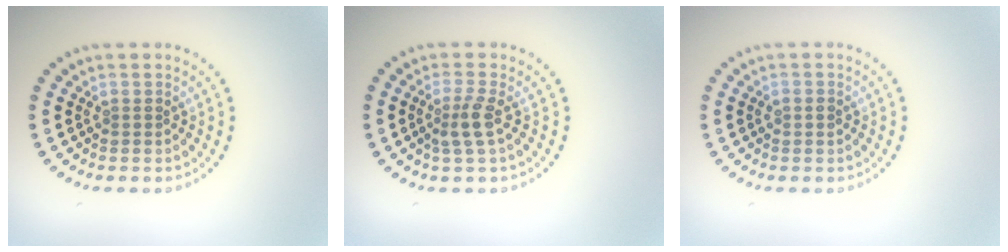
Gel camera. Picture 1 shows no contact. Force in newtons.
{"total": 2.1, "press": 1.8, "slide": 1.2}
{"total": 1.1, "press": 1.1, "slide": 0.1}